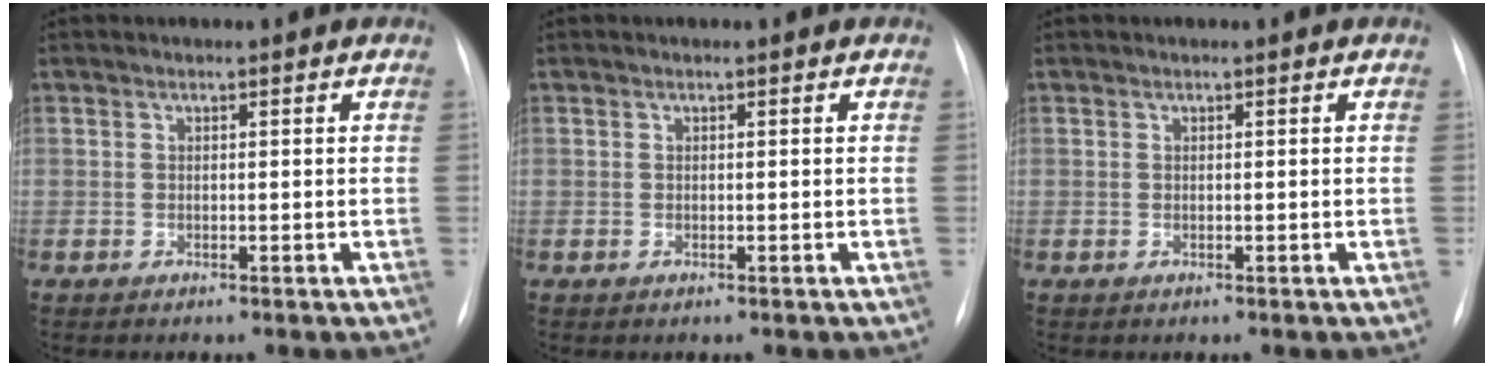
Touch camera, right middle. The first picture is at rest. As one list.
[{"total": 0.0}, {"total": 0.0}]